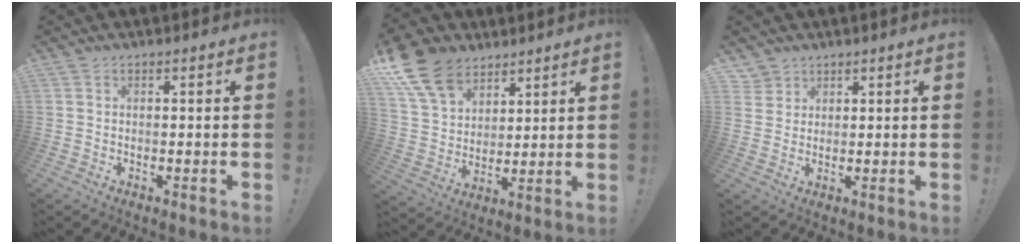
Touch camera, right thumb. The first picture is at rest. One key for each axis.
{"total": 16.0, "fx": 10.3, "fy": 10.1, "fz": 7.0, "tx": -0.129, "ty": -0.059, "tz": 0.200}
{"total": 3.0, "fx": 2.1, "fy": 2.1, "fz": 0.1, "tx": -0.001, "ty": -0.013, "tz": 0.040}